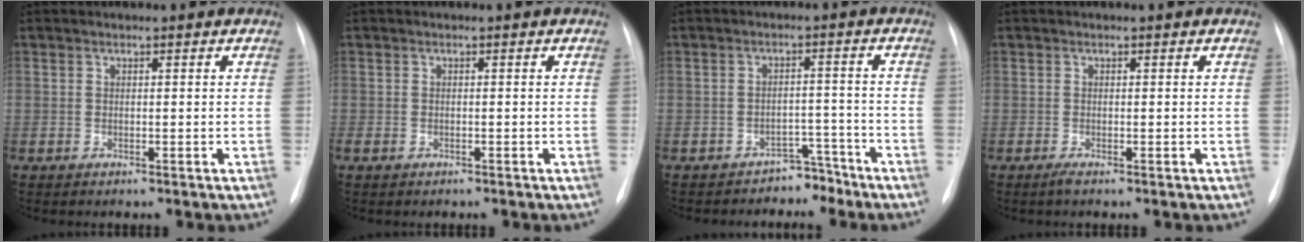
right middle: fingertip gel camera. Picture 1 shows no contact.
{"total": 1.3, "force": [-0.9, 0.6, 0.7], "torque": [-0.015, -0.001, -0.007]}
{"total": 3.8, "force": [-3.4, 1.8, -0.2], "torque": [0.010, 0.018, -0.046]}
{"total": 0.7, "force": [-0.5, 0.0, 0.5], "torque": [-0.011, -0.002, -0.011]}